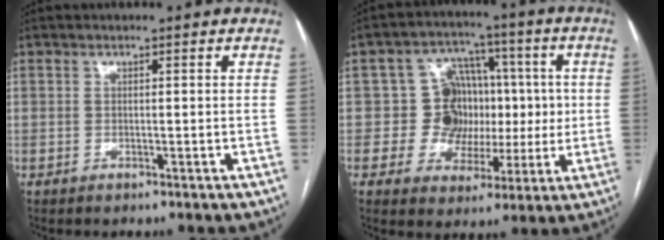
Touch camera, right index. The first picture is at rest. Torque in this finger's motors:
{"motor_torque": [0.12, -0.02, 0.09, 0.01]}